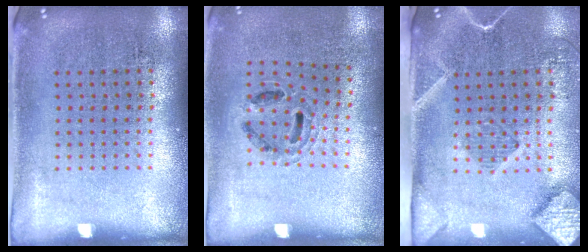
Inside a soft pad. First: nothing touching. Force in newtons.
{"total": 0.8, "press": 0.8, "slide": 0.3}
{"total": 2.7, "press": 2.0, "slide": 1.8}